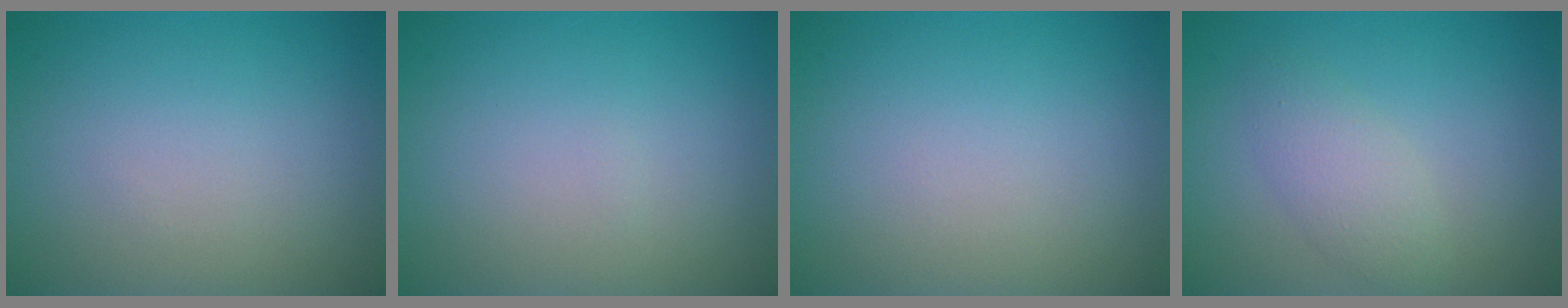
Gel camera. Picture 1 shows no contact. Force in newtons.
{"total": 0.0}
{"total": 0.0}
{"total": 2.5, "press": 2.5, "slide": 0.0}